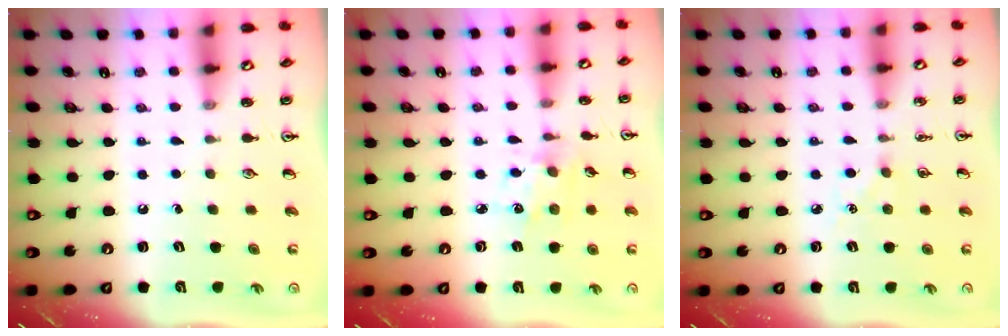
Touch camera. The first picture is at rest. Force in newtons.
{"total": 2.9, "press": 2.9, "slide": 0.7}
{"total": 5.0, "press": 4.9, "slide": 0.8}